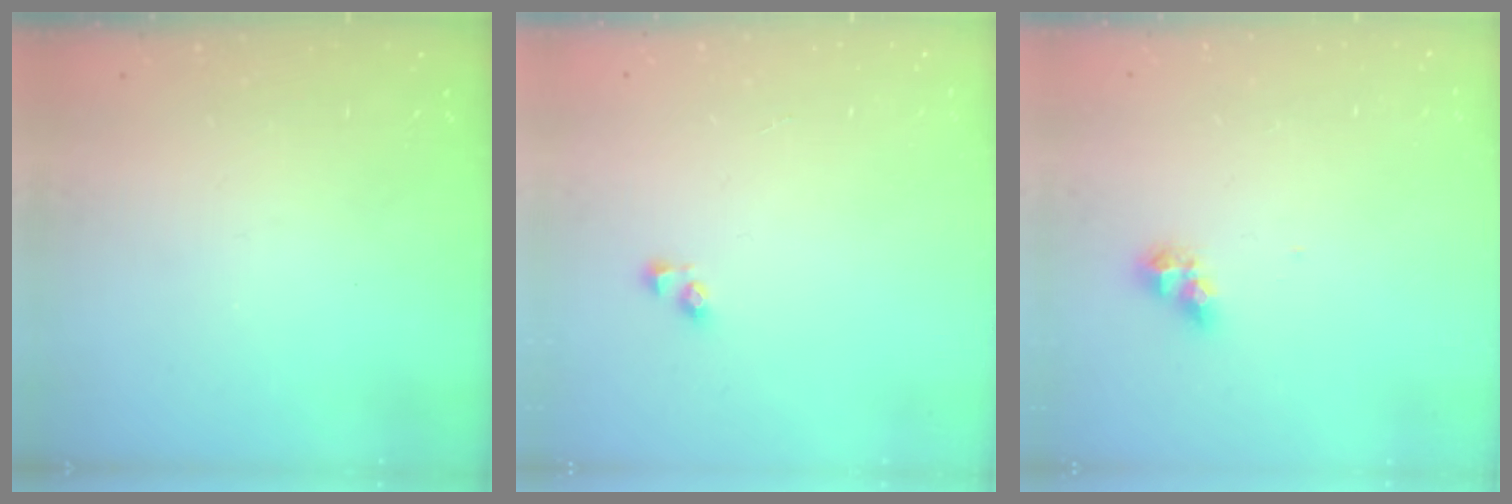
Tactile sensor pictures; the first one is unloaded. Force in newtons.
{"total": 4.0, "press": 3.9, "slide": 0.5}
{"total": 6.4, "press": 6.3, "slide": 0.5}